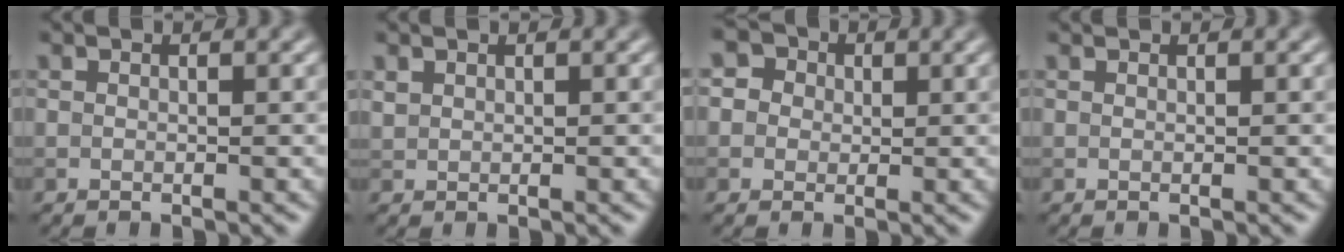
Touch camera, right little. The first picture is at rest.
{"total": 0.7, "force": [0.6, 0.4, 0.2], "torque": [-0.007, -0.001, 0.016]}
{"total": 4.4, "force": [1.9, 3.6, 1.7], "torque": [-0.017, 0.019, 0.007]}
{"total": 0.5, "force": [0.5, 0.0, 0.1], "torque": [-0.003, 0.000, 0.005]}